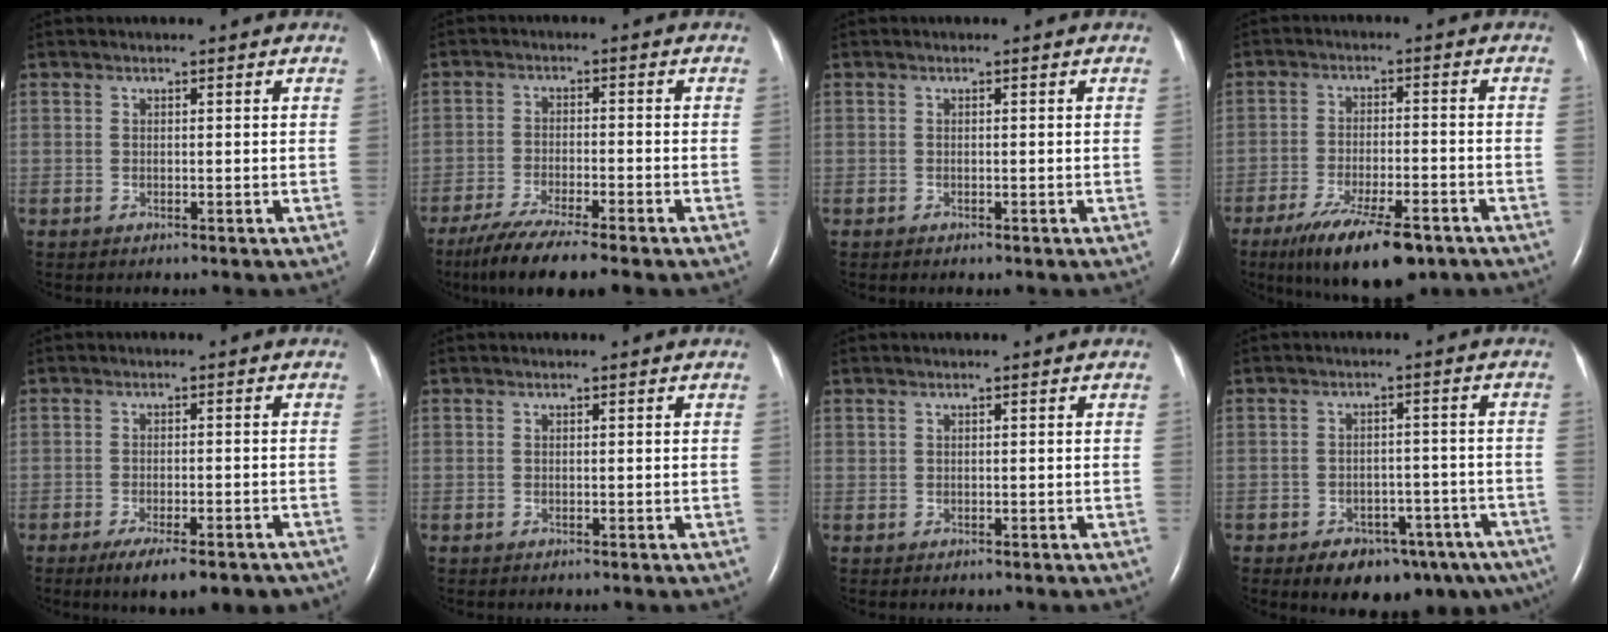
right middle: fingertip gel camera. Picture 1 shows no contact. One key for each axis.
{"total": 8.6, "fx": -6.7, "fy": 0.1, "fz": 5.4, "tx": -0.098, "ty": -0.025, "tz": -0.115}
{"total": 0.0}
{"total": 12.7, "fx": -8.5, "fy": 3.1, "fz": 8.9, "tx": -0.148, "ty": -0.024, "tz": -0.136}
{"total": 10.6, "fx": -8.1, "fy": 2.7, "fz": 6.3, "tx": -0.077, "ty": -0.007, "tz": -0.110}
{"total": 0.0}
{"total": 0.0}
{"total": 13.3, "fx": -9.3, "fy": 6.4, "fz": 7.0, "tx": -0.064, "ty": 0.013, "tz": -0.116}